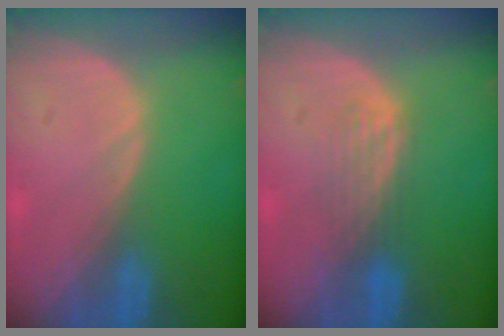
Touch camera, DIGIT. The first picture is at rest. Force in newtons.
{"total": 3.5, "press": 3.2, "slide": 1.4}